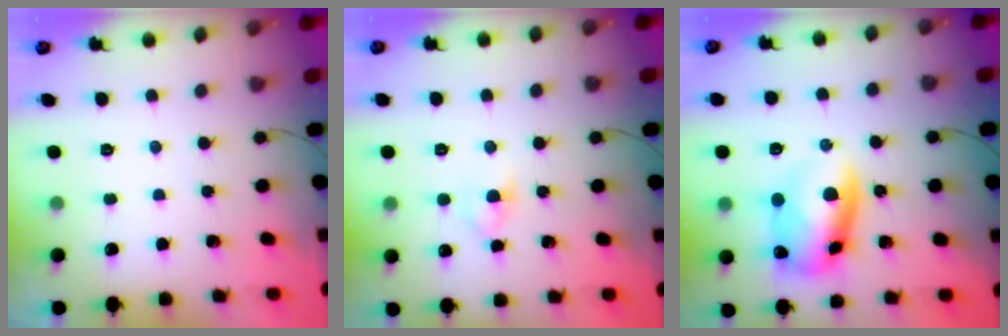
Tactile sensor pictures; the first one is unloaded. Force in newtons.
{"total": 3.7, "press": 3.5, "slide": 1.3}
{"total": 12.4, "press": 12.3, "slide": 1.7}